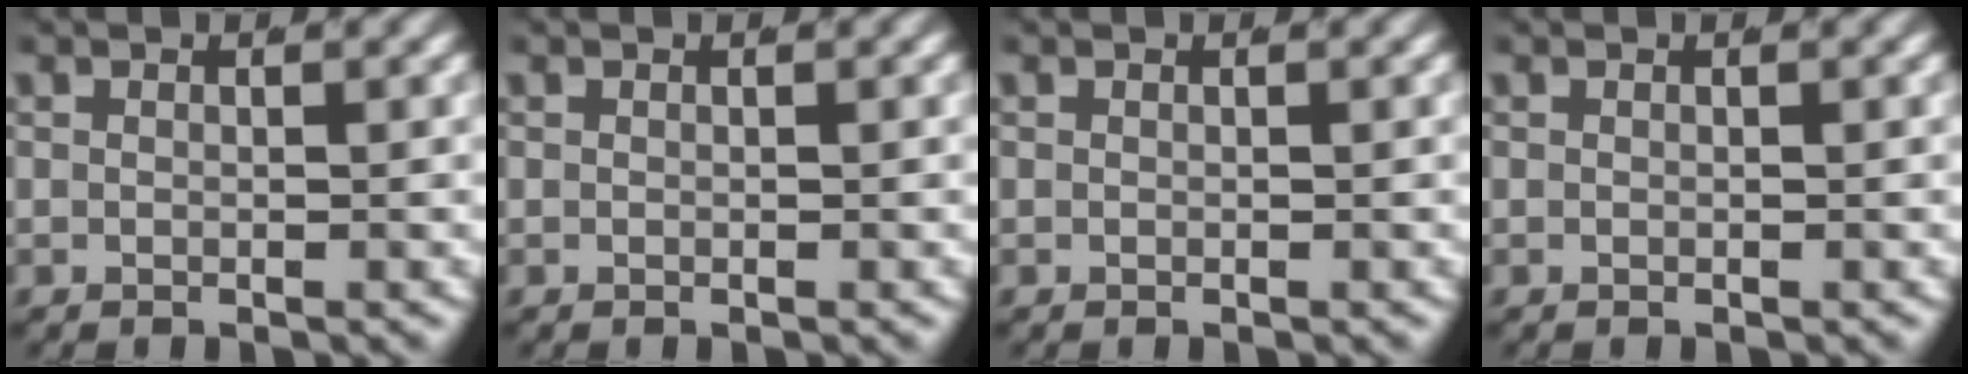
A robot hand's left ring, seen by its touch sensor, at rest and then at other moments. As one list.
[{"total": 0.0}, {"total": 0.0}, {"total": 0.0}]